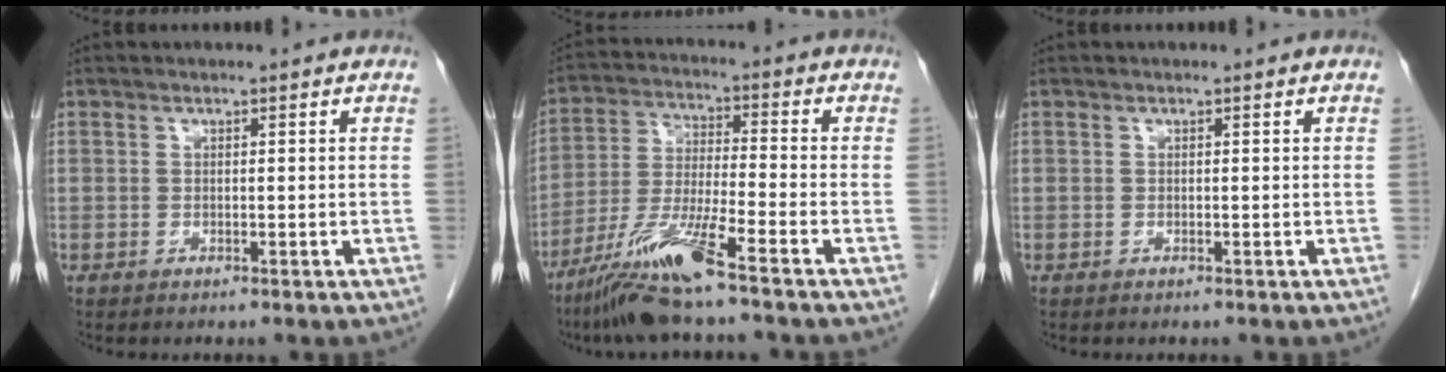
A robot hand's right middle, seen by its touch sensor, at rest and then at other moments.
{"total": 11.6, "force": [-7.9, -0.4, 8.4], "torque": [-0.174, -0.030, -0.152]}
{"total": 0.0}